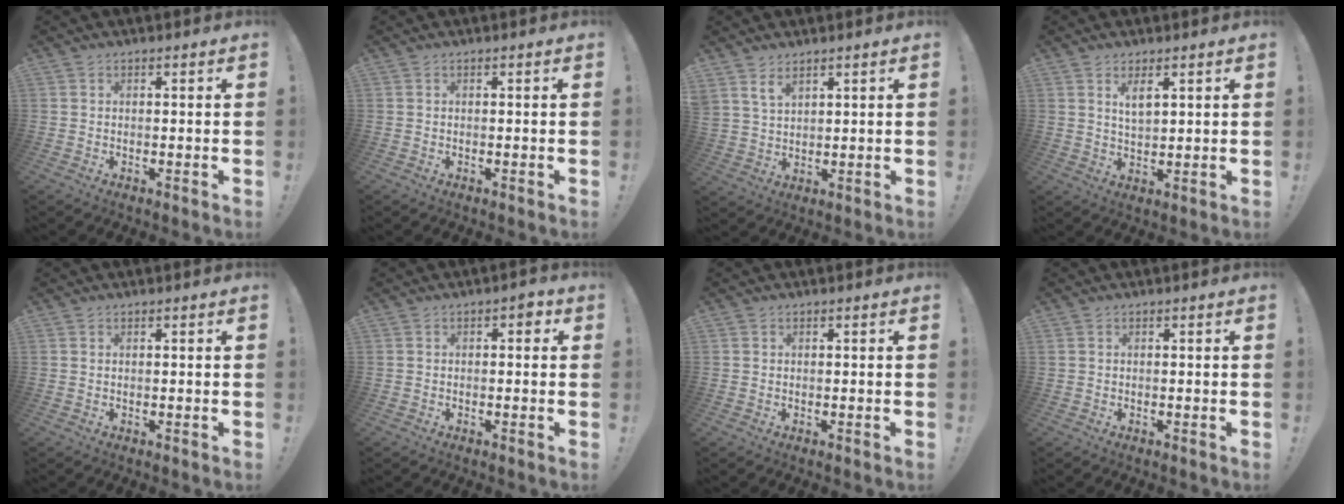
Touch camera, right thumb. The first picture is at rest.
{"total": 0.0}
{"total": 4.8, "force": [3.6, 2.2, 2.2], "torque": [-0.038, -0.021, 0.068]}
{"total": 4.4, "force": [2.3, 1.8, 3.3], "torque": [-0.056, -0.014, 0.037]}
{"total": 0.0}
{"total": 1.9, "force": [-0.1, 1.3, 1.4], "torque": [-0.008, 0.000, -0.009]}
{"total": 0.0}
{"total": 0.0}